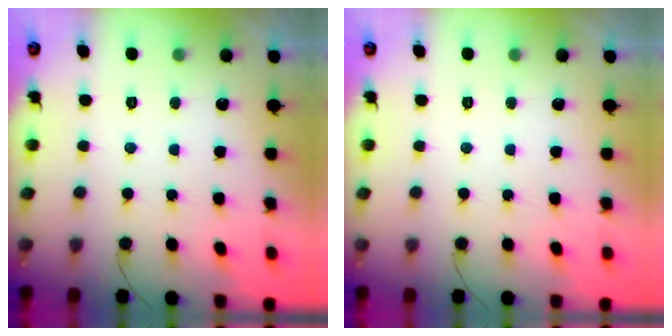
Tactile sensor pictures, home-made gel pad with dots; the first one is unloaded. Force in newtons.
{"total": 0.0}